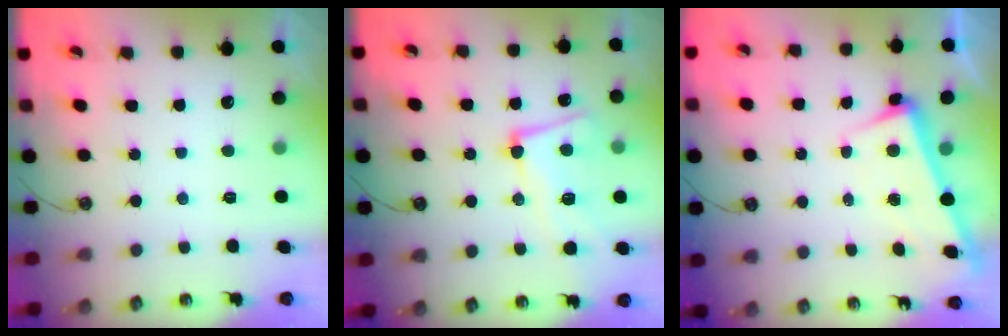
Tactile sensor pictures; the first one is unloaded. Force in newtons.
{"total": 8.0, "press": 7.6, "slide": 2.3}
{"total": 3.2, "press": 3.0, "slide": 1.1}